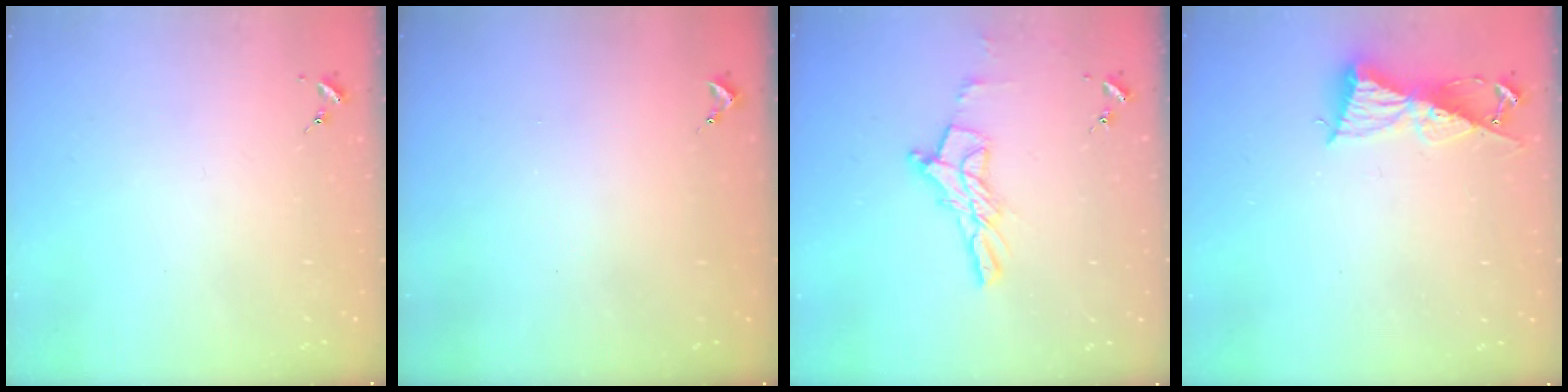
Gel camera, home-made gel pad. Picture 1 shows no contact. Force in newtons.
{"total": 0.7, "press": 0.7, "slide": 0.1}
{"total": 11.4, "press": 11.4, "slide": 0.9}
{"total": 9.2, "press": 9.2, "slide": 0.3}